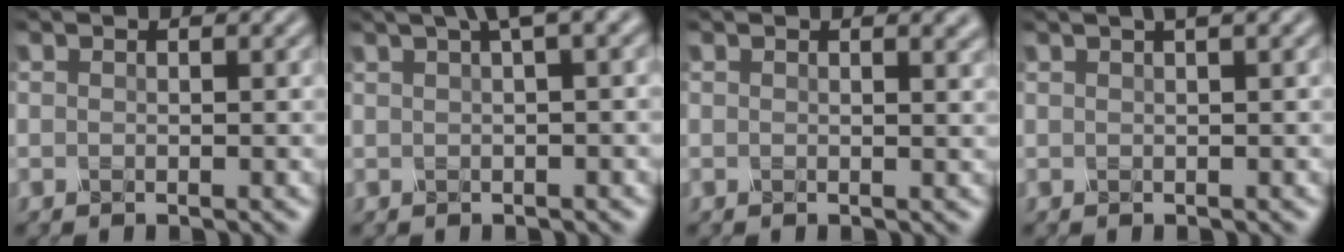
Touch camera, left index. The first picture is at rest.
{"total": 4.0, "force": [2.2, 0.7, 3.2], "torque": [-0.048, 0.021, 0.037]}
{"total": 1.8, "force": [1.3, 0.6, 1.1], "torque": [-0.005, 0.002, 0.018]}
{"total": 2.1, "force": [1.1, 0.4, 1.7], "torque": [-0.021, 0.005, 0.014]}